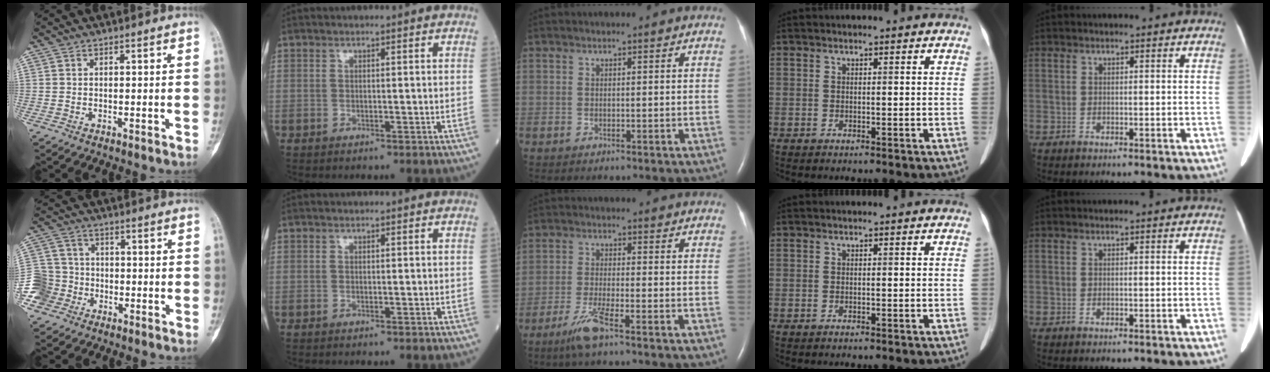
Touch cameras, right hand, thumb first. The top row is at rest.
{"thumb": {"total": 8.9, "force": [-4.4, 7.6, 1.4], "torque": [-0.018, 0.037, -0.086]}, "middle": {"total": 5.1, "force": [-3.3, 0.0, 3.8], "torque": [-0.085, -0.011, -0.069]}}